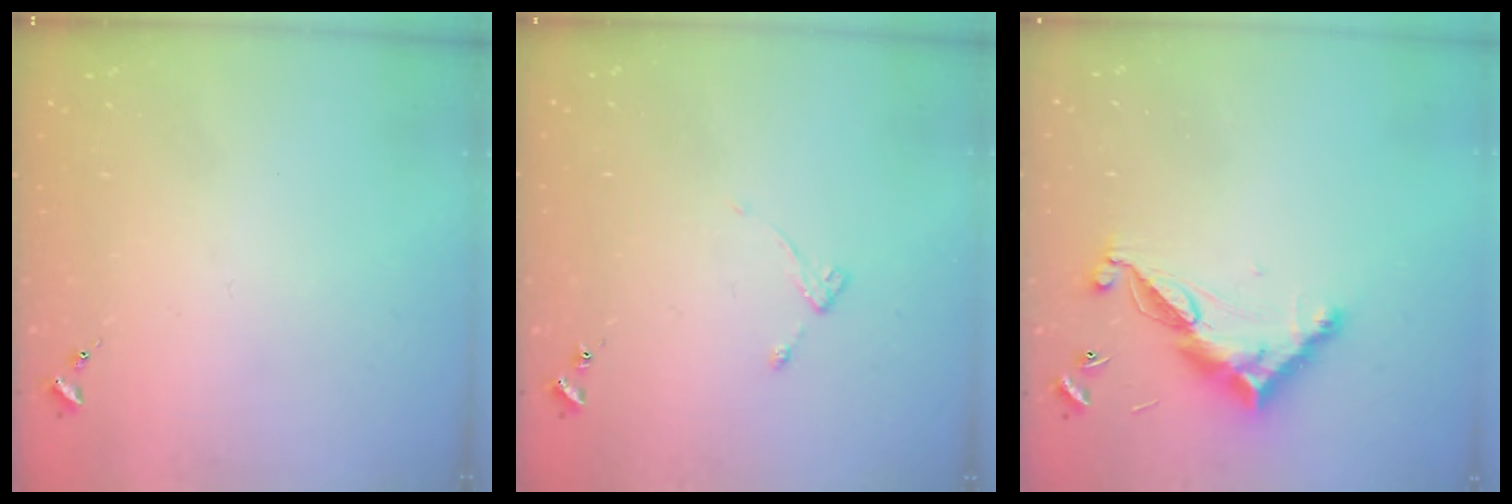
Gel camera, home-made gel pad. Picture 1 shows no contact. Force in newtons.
{"total": 4.3, "press": 4.2, "slide": 0.6}
{"total": 12.2, "press": 12.1, "slide": 0.3}